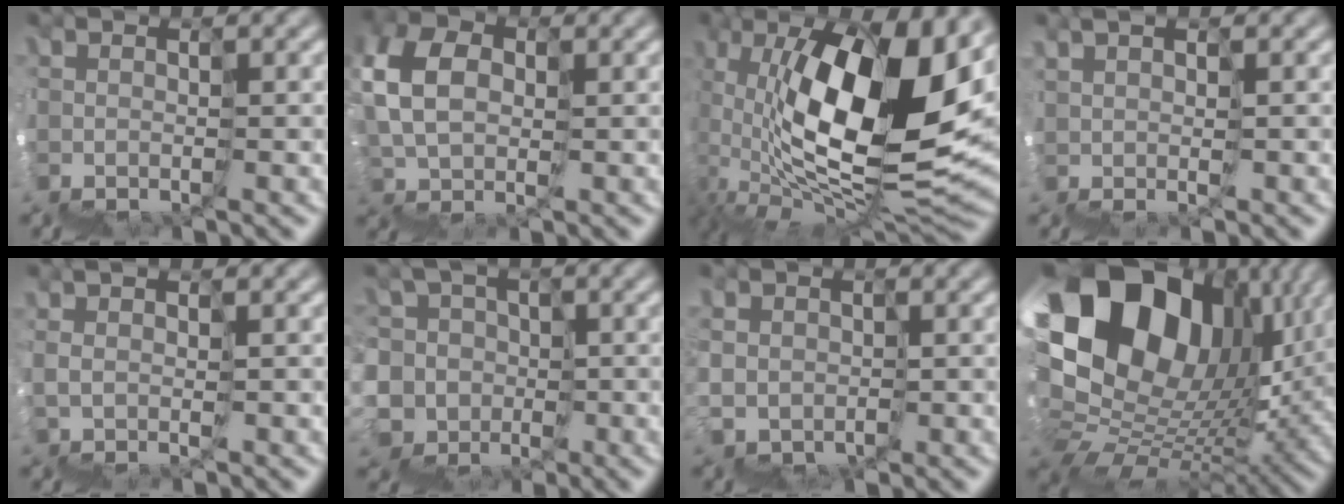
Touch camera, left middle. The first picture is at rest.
{"total": 4.0, "force": [2.3, 2.5, 2.2], "torque": [-0.051, 0.025, 0.043]}
{"total": 9.8, "force": [3.5, 2.5, 8.8], "torque": [-0.144, 0.016, 0.054]}
{"total": 2.1, "force": [1.5, -1.3, -0.8], "torque": [0.022, 0.010, 0.028]}
{"total": 1.0, "force": [0.8, -0.6, -0.2], "torque": [0.027, 0.007, 0.033]}
{"total": 4.5, "force": [-0.2, 4.2, -1.7], "torque": [0.015, 0.048, -0.040]}
{"total": 2.3, "force": [0.4, 1.8, -1.5], "torque": [0.039, 0.008, -0.002]}
{"total": 13.8, "force": [6.7, 9.7, 7.2], "torque": [-0.133, 0.045, 0.120]}